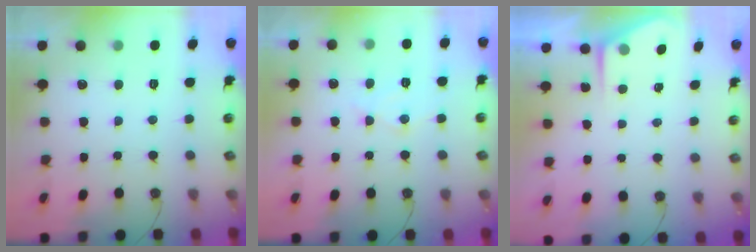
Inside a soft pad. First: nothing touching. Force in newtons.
{"total": 8.6, "press": 8.6, "slide": 0.8}
{"total": 2.7, "press": 2.7, "slide": 0.4}